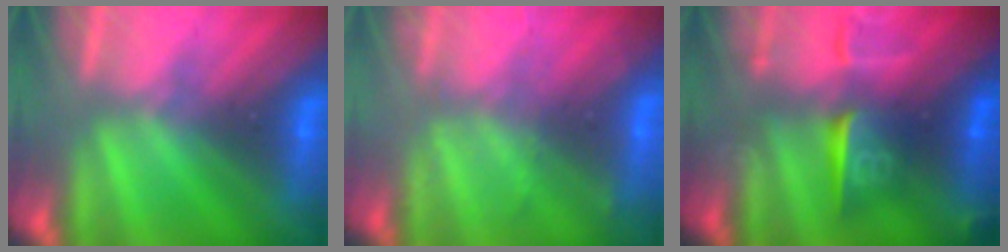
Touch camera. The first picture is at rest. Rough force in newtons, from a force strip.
{"total": 2.3}
{"total": 8.9}